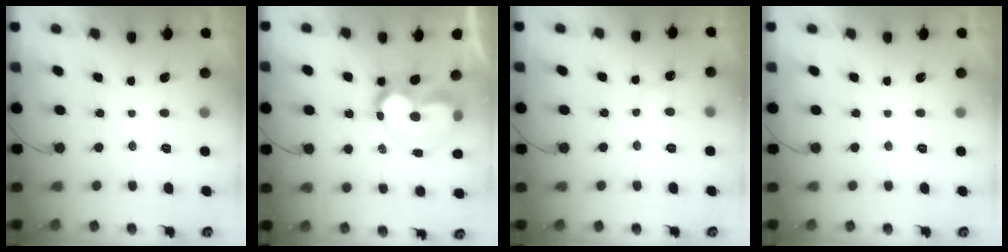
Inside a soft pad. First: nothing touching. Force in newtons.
{"total": 13.6, "press": 13.6, "slide": 1.3}
{"total": 7.4, "press": 7.4, "slide": 0.5}
{"total": 0.0}